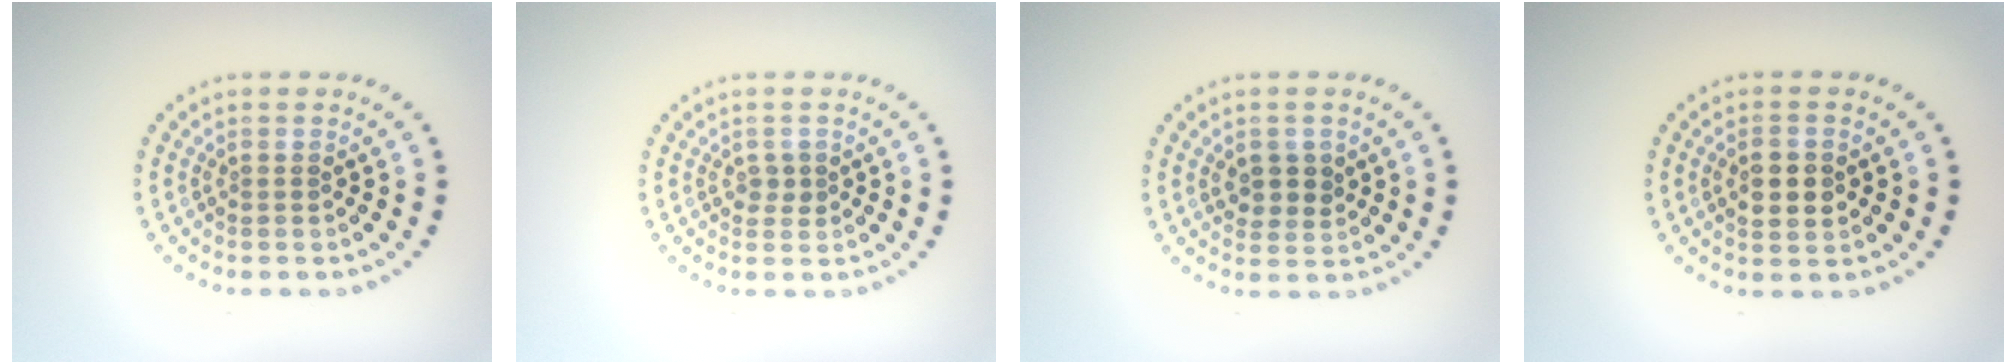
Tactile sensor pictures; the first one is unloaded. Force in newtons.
{"total": 1.1, "press": 1.0, "slide": 0.3}
{"total": 2.4, "press": 2.3, "slide": 0.7}
{"total": 2.7, "press": 2.7, "slide": 0.1}